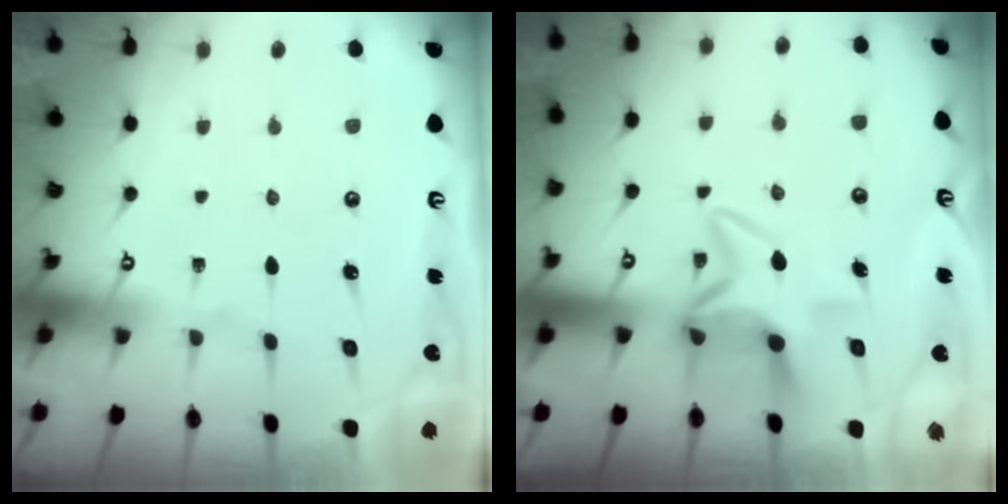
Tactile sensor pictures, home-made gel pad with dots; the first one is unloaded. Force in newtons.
{"total": 7.1, "press": 7.1, "slide": 0.5}